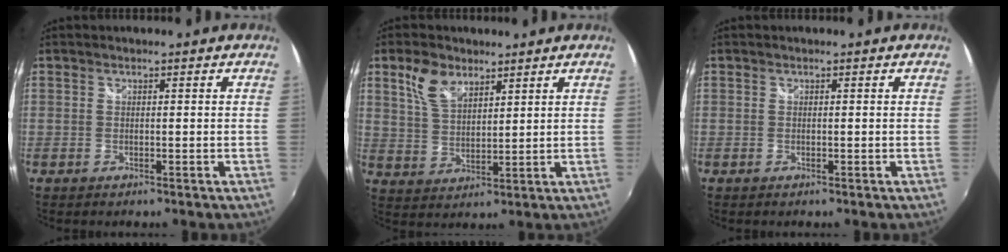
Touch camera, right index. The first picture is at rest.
{"total": 7.5, "force": [4.6, 4.0, 4.3], "torque": [-0.085, 0.013, 0.092]}
{"total": 0.0}